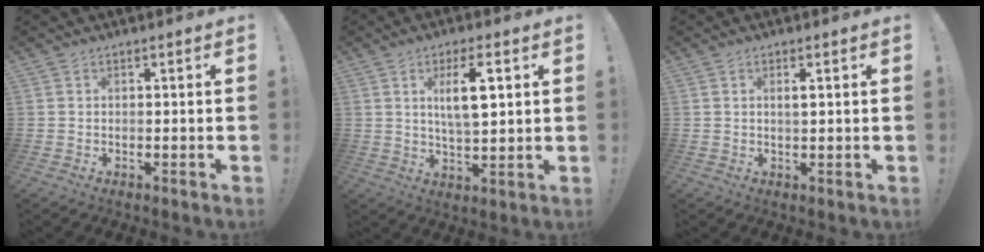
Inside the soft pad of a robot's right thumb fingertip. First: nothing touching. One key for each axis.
{"total": 9.4, "fx": 3.0, "fy": 3.1, "fz": 8.4, "tx": -0.145, "ty": -0.005, "tz": 0.045}
{"total": 1.6, "fx": 0.5, "fy": 0.2, "fz": 1.6, "tx": -0.024, "ty": -0.003, "tz": 0.005}